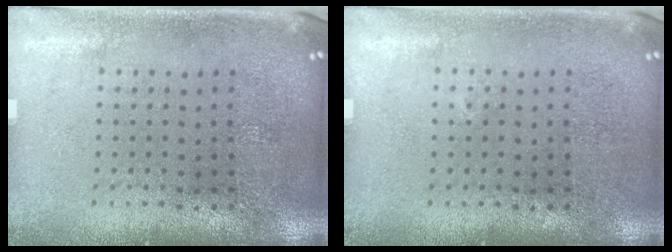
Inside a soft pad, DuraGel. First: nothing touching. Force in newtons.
{"total": 0.0}